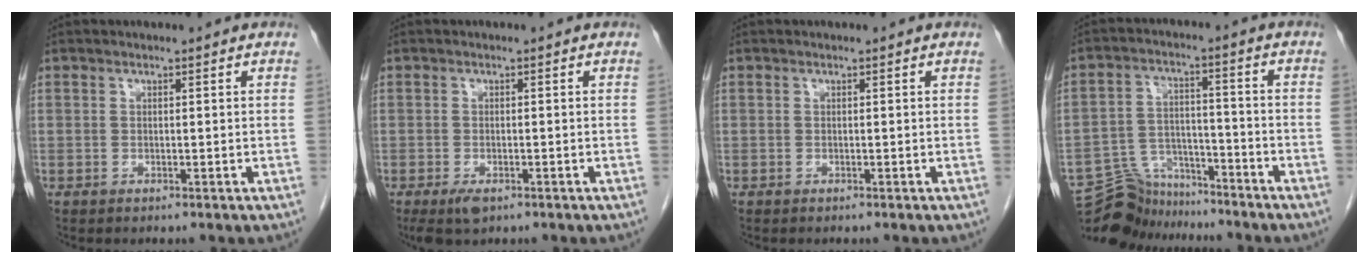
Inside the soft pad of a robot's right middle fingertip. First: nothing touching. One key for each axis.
{"total": 3.1, "fx": -1.8, "fy": 1.3, "fz": 2.2, "tx": -0.045, "ty": -0.006, "tz": -0.025}
{"total": 0.0}
{"total": 9.4, "fx": -9.0, "fy": 3.0, "fz": 0.1, "tx": -0.005, "ty": 0.027, "tz": -0.157}